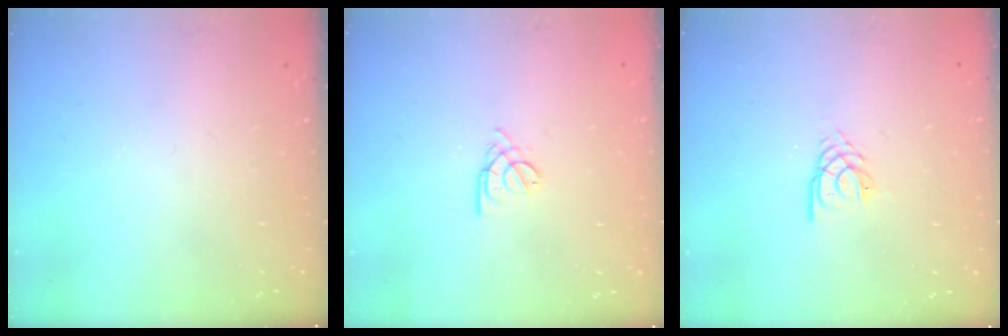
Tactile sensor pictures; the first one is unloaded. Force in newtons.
{"total": 2.2, "press": 2.1, "slide": 0.5}
{"total": 2.8, "press": 2.8, "slide": 0.3}